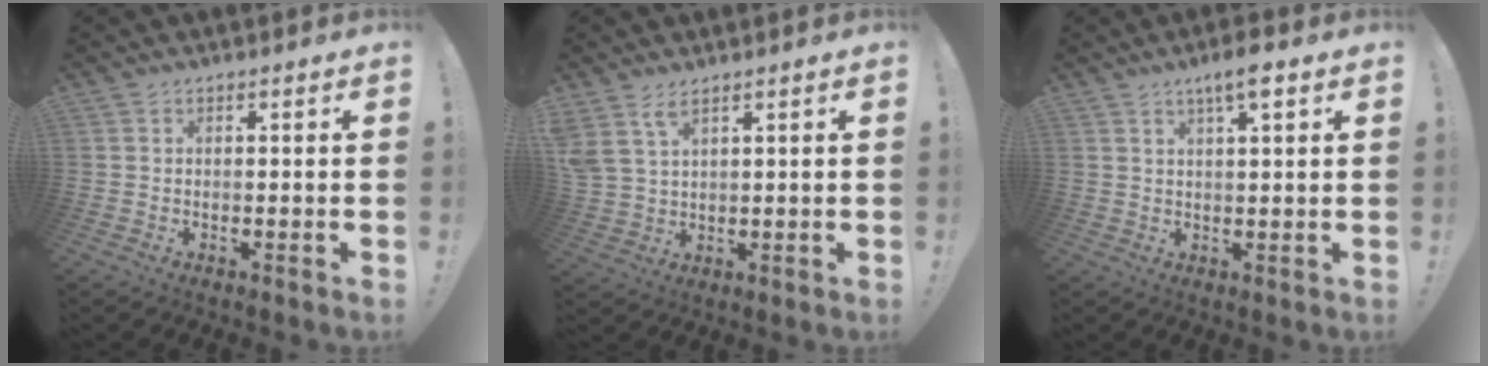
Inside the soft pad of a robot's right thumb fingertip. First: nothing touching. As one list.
[{"total": 5.9, "force": [4.4, 2.1, 3.4], "torque": [-0.071, -0.017, 0.086]}, {"total": 5.5, "force": [3.1, 0.8, 4.5], "torque": [-0.073, -0.008, 0.045]}]